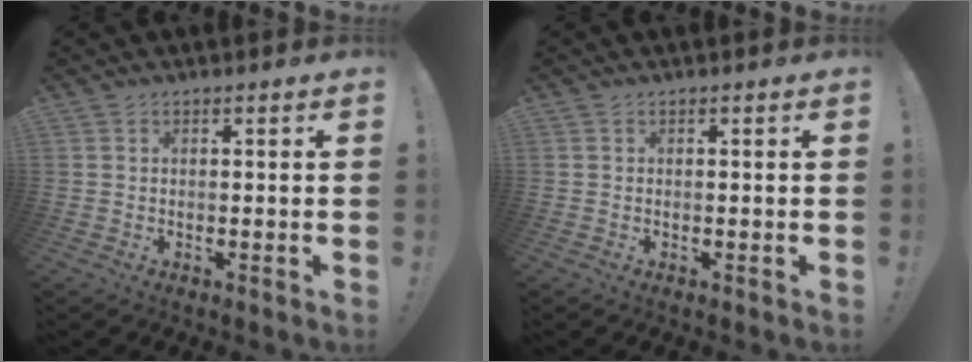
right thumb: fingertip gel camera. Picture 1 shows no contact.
{"total": 0.0}